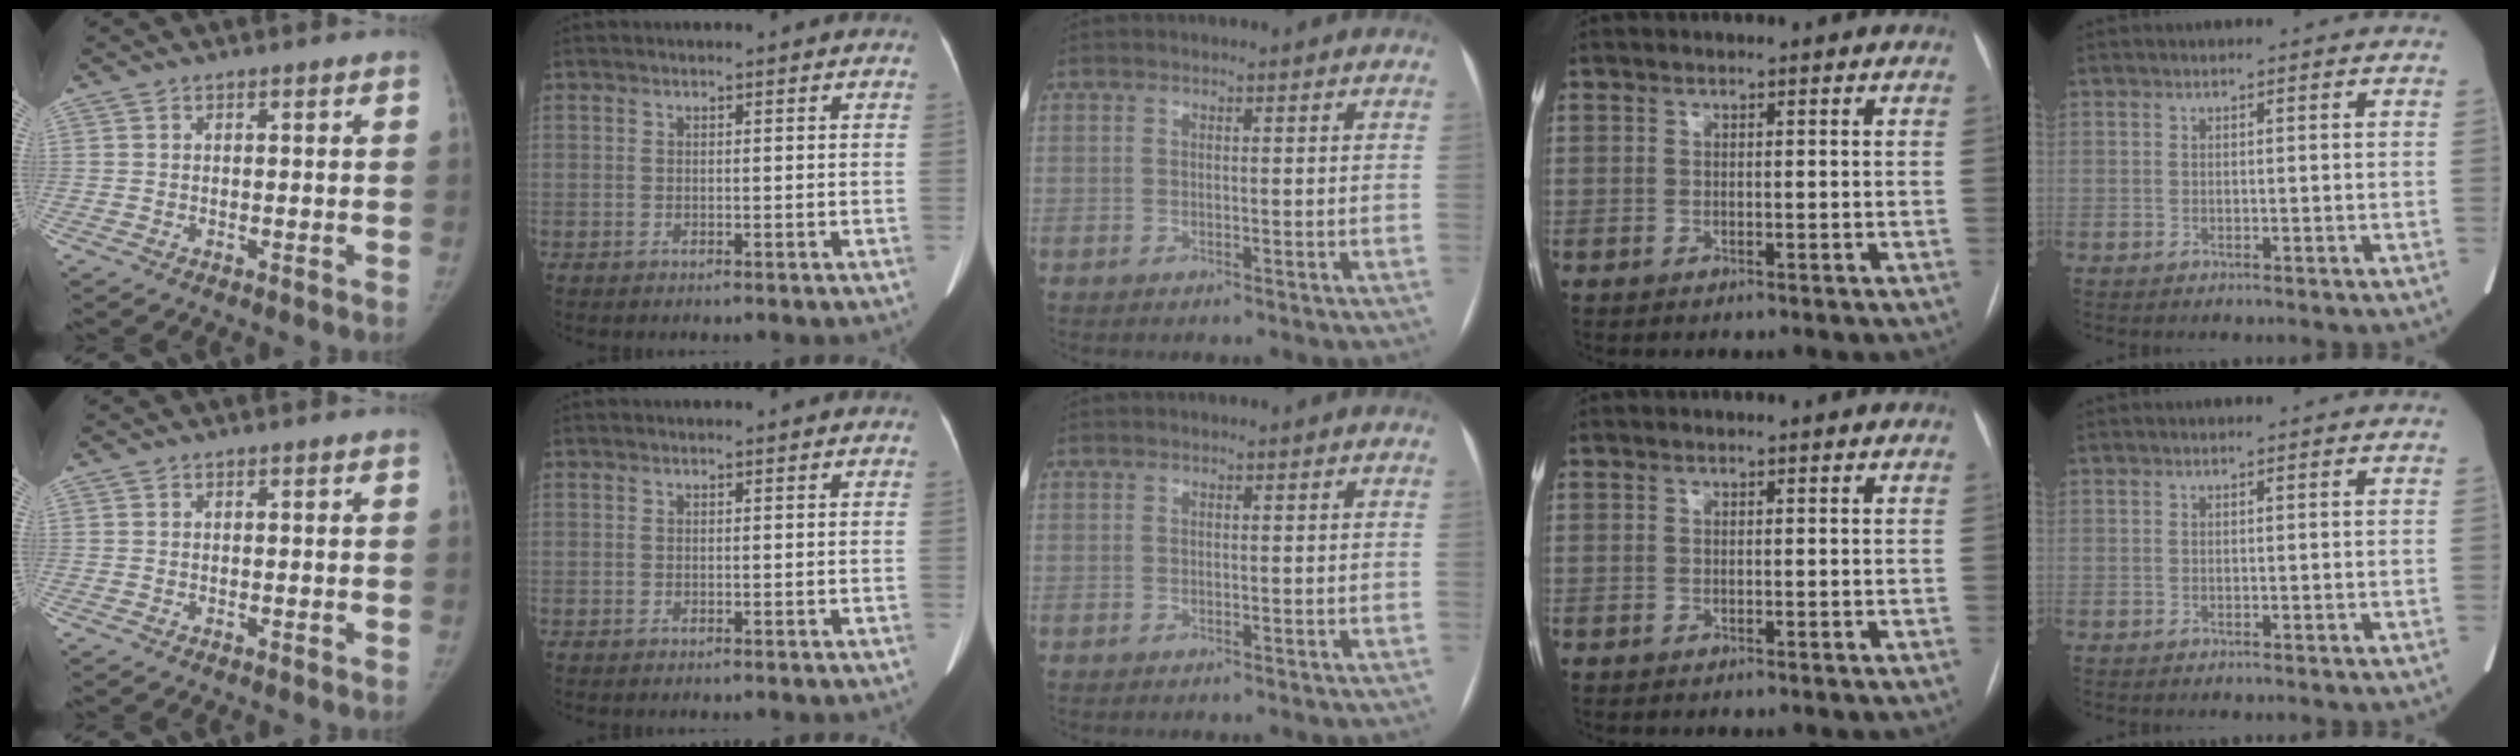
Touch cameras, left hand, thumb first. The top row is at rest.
{}